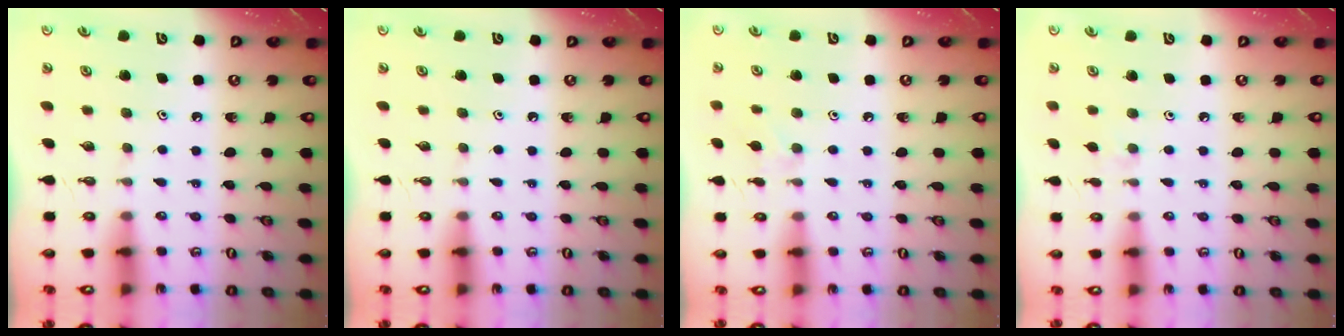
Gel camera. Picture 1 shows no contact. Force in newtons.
{"total": 0.0}
{"total": 7.2, "press": 7.2, "slide": 0.8}
{"total": 2.4, "press": 2.4, "slide": 0.5}